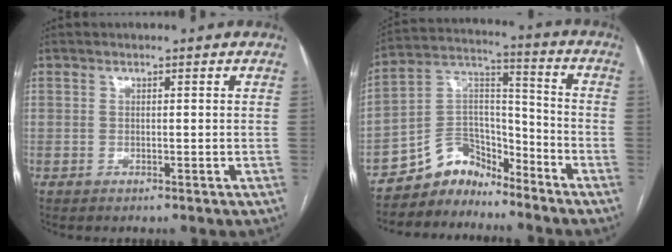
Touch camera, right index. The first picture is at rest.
{"total": 8.3, "force": [-7.4, 3.7, 0.2], "torque": [0.003, 0.057, -0.138]}